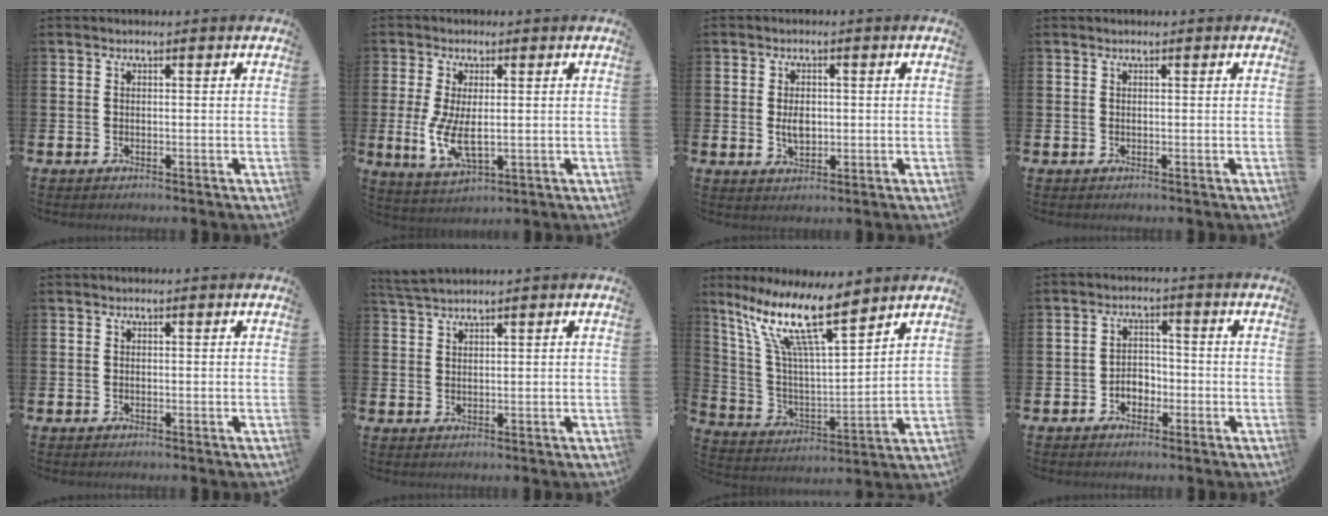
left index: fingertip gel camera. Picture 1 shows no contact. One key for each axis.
{"total": 6.4, "fx": 0.3, "fy": 2.8, "fz": 5.7, "tx": -0.099, "ty": -0.010, "tz": 0.004}
{"total": 2.9, "fx": 0.1, "fy": 1.9, "fz": 2.3, "tx": -0.035, "ty": 0.002, "tz": 0.000}
{"total": 0.0}
{"total": 0.0}
{"total": 1.9, "fx": 1.9, "fy": -0.2, "fz": 0.1, "tx": -0.011, "ty": -0.002, "tz": 0.038}
{"total": 14.2, "fx": 10.0, "fy": 3.5, "fz": 9.5, "tx": -0.209, "ty": -0.038, "tz": 0.175}
{"total": 2.8, "fx": -1.6, "fy": 2.1, "fz": 1.1, "tx": -0.021, "ty": 0.005, "tz": -0.036}